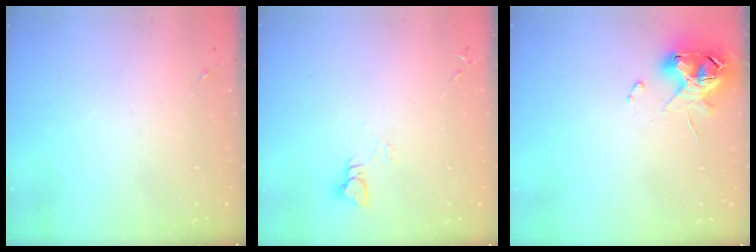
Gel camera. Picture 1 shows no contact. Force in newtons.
{"total": 3.0, "press": 3.0, "slide": 0.3}
{"total": 11.5, "press": 11.4, "slide": 1.5}